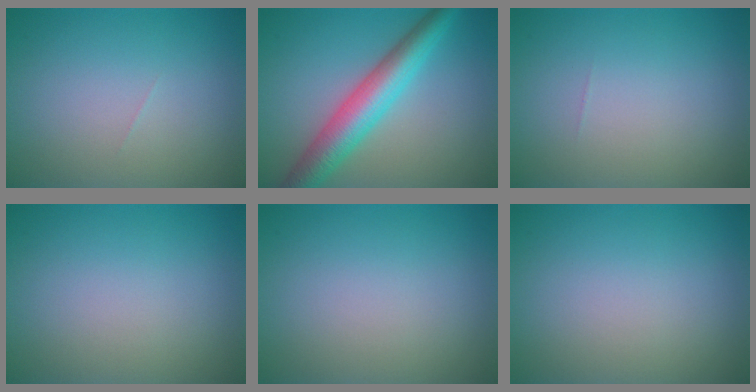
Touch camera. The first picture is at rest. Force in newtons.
{"total": 6.4, "press": 6.4, "slide": 0.1}
{"total": 0.0}
{"total": 0.0}
{"total": 0.0}
{"total": 0.0}